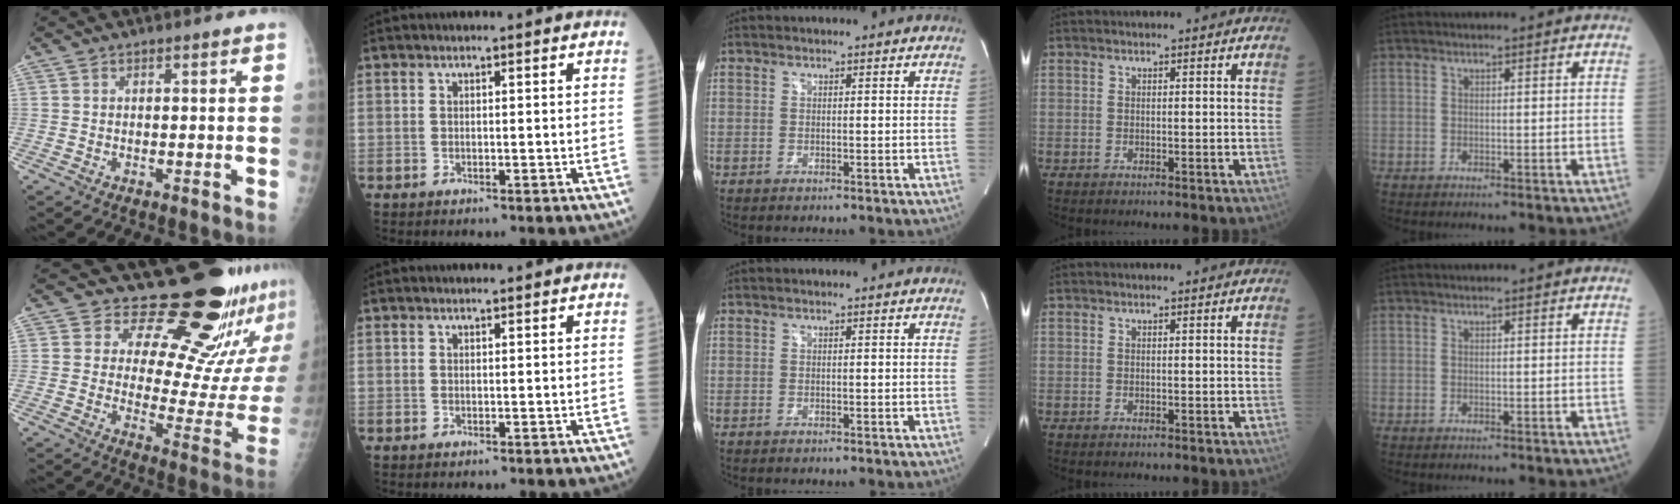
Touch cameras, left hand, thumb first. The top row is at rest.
{"thumb": {"total": 24.3, "force": [19.3, 8.9, 11.7], "torque": [-0.126, -0.146, 0.245]}, "index": {"total": 1.0, "force": [0.9, 0.0, 0.2], "torque": [-0.003, 0.007, 0.016]}}